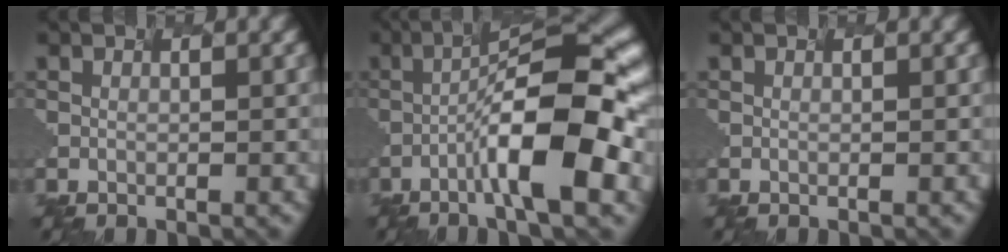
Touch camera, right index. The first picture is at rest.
{"total": 8.9, "force": [-2.9, 0.9, 8.3], "torque": [-0.142, 0.015, -0.049]}
{"total": 0.0}